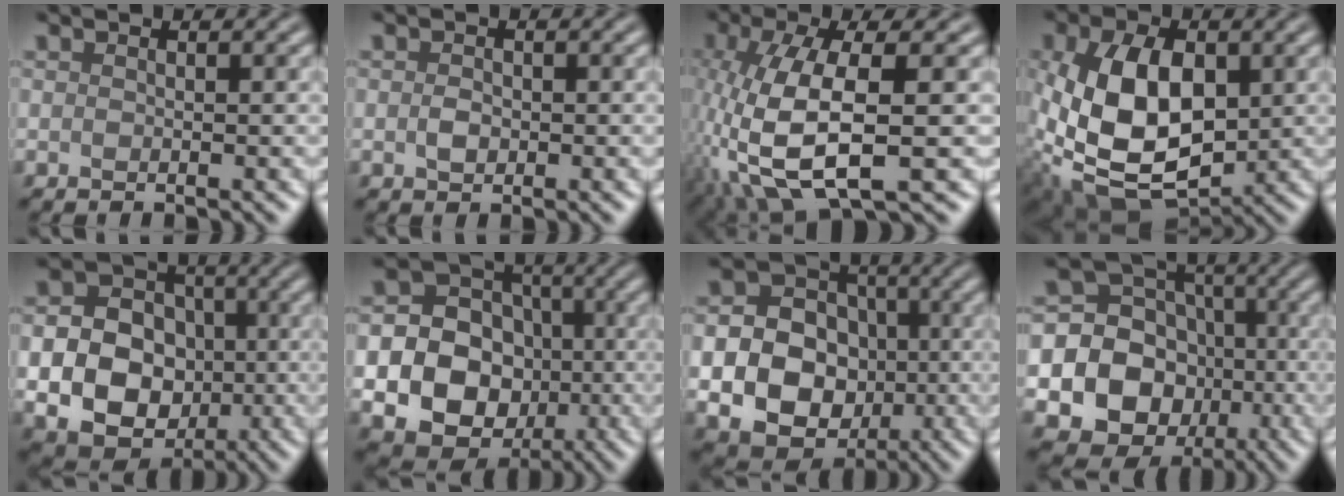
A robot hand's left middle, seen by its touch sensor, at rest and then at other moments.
{"total": 1.3, "force": [-0.1, 0.9, 0.9], "torque": [-0.017, -0.002, -0.005]}
{"total": 10.5, "force": [-2.7, 3.8, 9.5], "torque": [-0.209, -0.005, -0.055]}
{"total": 12.0, "force": [0.0, 7.6, 9.3], "torque": [-0.209, -0.010, 0.007]}
{"total": 13.3, "force": [-2.0, 11.7, 5.9], "torque": [-0.120, -0.024, -0.041]}
{"total": 19.2, "force": [-4.1, 17.8, 6.0], "torque": [-0.148, -0.028, -0.085]}
{"total": 15.3, "force": [-2.7, 13.9, 5.8], "torque": [-0.133, -0.028, -0.054]}
{"total": 21.3, "force": [-5.0, 19.9, 5.9], "torque": [-0.159, -0.015, -0.107]}